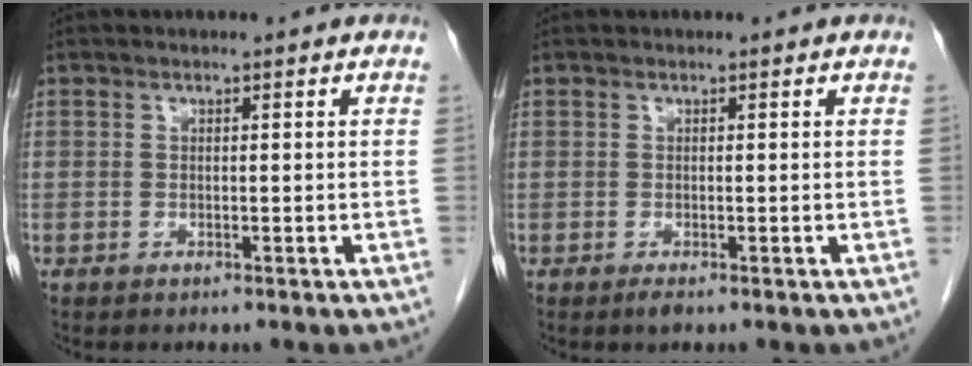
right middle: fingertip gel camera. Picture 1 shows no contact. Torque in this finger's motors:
{"motor_torque": [0.57, -0.05, 0.03, 0.02]}